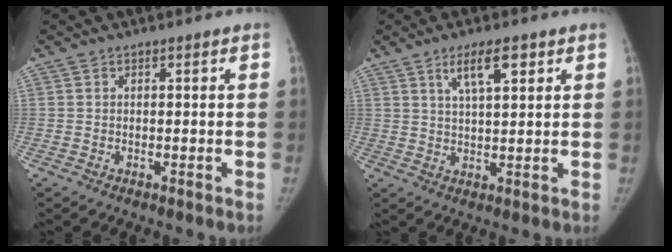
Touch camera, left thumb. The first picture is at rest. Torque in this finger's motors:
{"motor_torque": [0.05, 0.17, 0.33, 0.38, -0.02]}